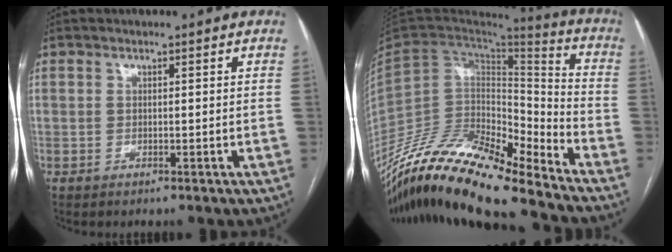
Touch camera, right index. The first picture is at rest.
{"total": 22.2, "force": [-18.8, 3.7, 11.3], "torque": [-0.232, 0.011, -0.344]}